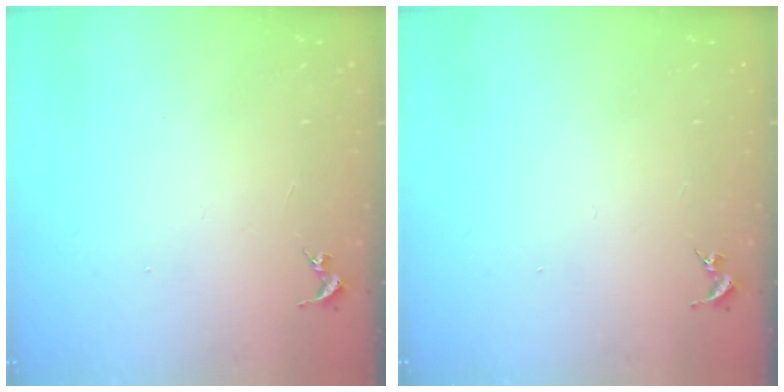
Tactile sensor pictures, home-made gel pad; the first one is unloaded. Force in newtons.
{"total": 0.0}